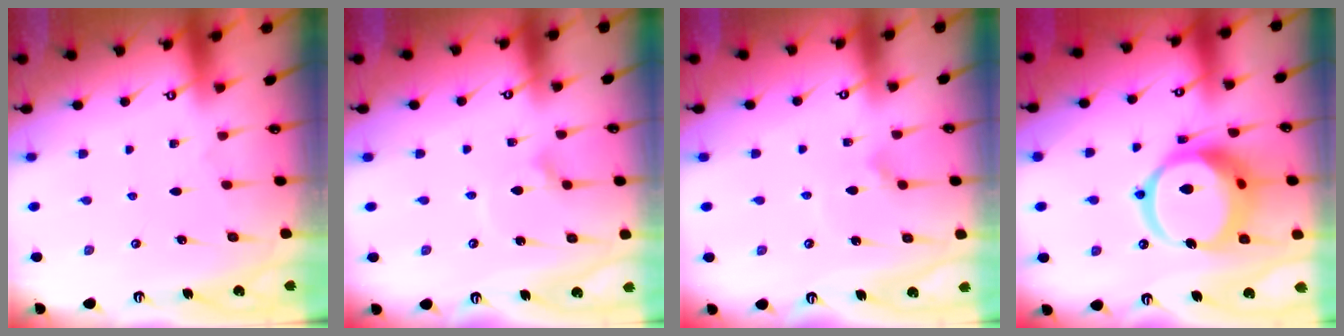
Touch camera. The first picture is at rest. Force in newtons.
{"total": 2.2, "press": 2.2, "slide": 0.2}
{"total": 4.2, "press": 4.2, "slide": 0.4}
{"total": 19.7, "press": 19.6, "slide": 2.1}